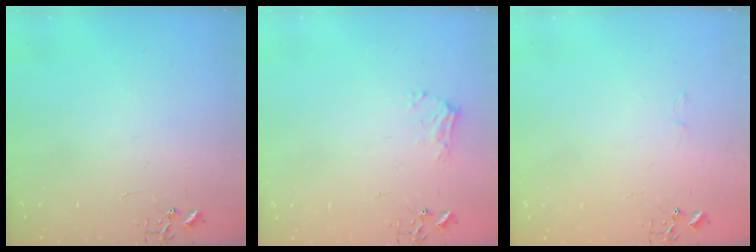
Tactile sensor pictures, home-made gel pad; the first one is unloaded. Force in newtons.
{"total": 9.0, "press": 8.9, "slide": 0.9}
{"total": 3.9, "press": 3.9, "slide": 0.5}